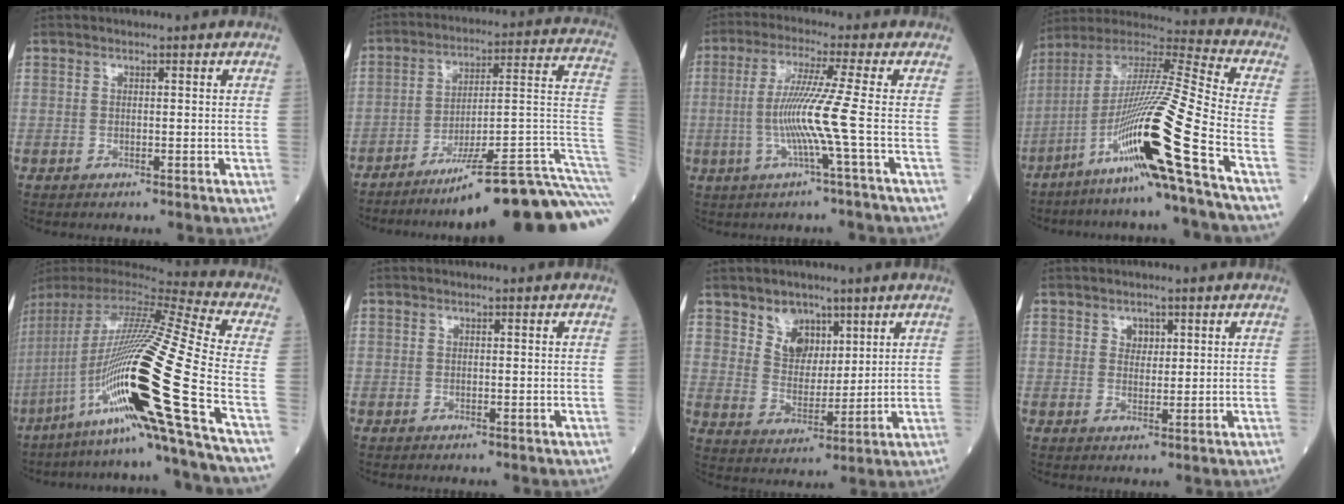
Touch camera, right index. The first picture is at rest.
{"total": 24.5, "force": [-19.3, -1.0, 15.0], "torque": [-0.102, 0.018, -0.282]}
{"total": 7.9, "force": [-1.4, -2.1, 7.5], "torque": [-0.155, -0.002, -0.029]}
{"total": 20.8, "force": [-9.7, -2.3, 18.3], "torque": [-0.359, -0.025, -0.186]}
{"total": 27.6, "force": [-9.5, -0.9, 25.9], "torque": [-0.469, -0.033, -0.181]}
{"total": 0.0}
{"total": 6.7, "force": [4.1, 4.6, 2.4], "torque": [-0.045, 0.006, 0.080]}
{"total": 1.9, "force": [1.0, 1.4, 0.9], "torque": [-0.010, -0.002, 0.015]}